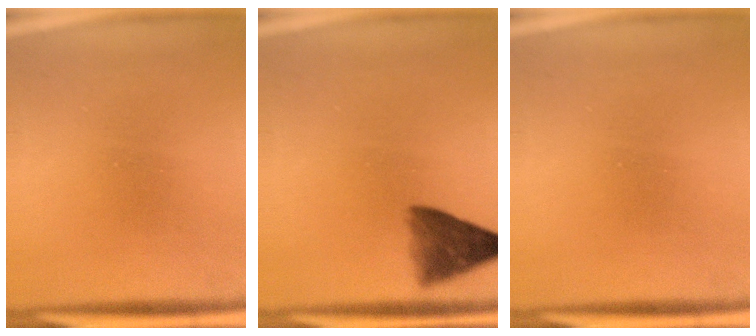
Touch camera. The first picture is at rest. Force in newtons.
{"total": 5.8}
{"total": 0.0}